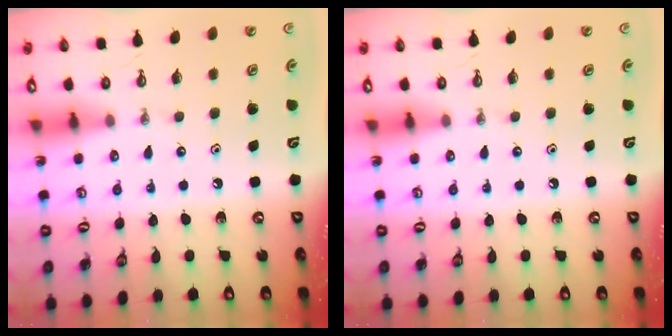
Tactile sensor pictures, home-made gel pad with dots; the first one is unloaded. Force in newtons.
{"total": 0.0}